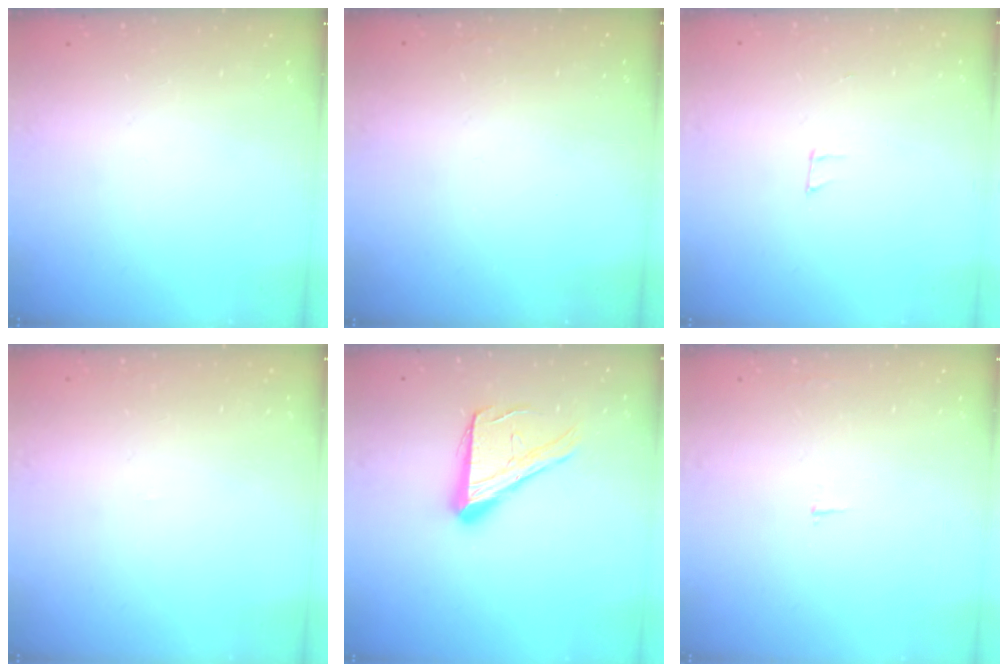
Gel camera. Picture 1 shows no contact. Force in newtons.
{"total": 1.6, "press": 1.6, "slide": 0.1}
{"total": 3.9, "press": 3.9, "slide": 0.2}
{"total": 2.7, "press": 2.7, "slide": 0.3}
{"total": 14.7, "press": 14.7, "slide": 1.1}
{"total": 2.3, "press": 2.3, "slide": 0.2}